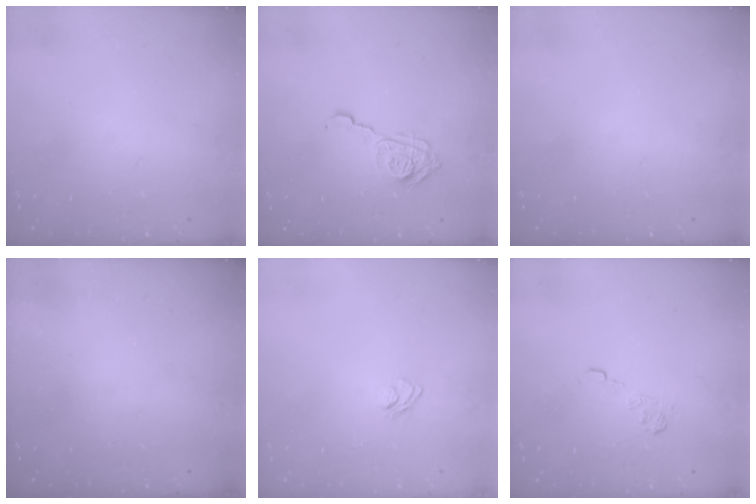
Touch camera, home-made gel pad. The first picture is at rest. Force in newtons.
{"total": 11.7, "press": 11.6, "slide": 1.0}
{"total": 0.0}
{"total": 2.3, "press": 2.2, "slide": 0.7}
{"total": 4.5, "press": 4.3, "slide": 1.3}
{"total": 8.5, "press": 8.3, "slide": 1.3}